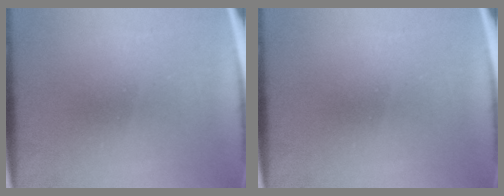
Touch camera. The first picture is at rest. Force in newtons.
{"total": 0.0}